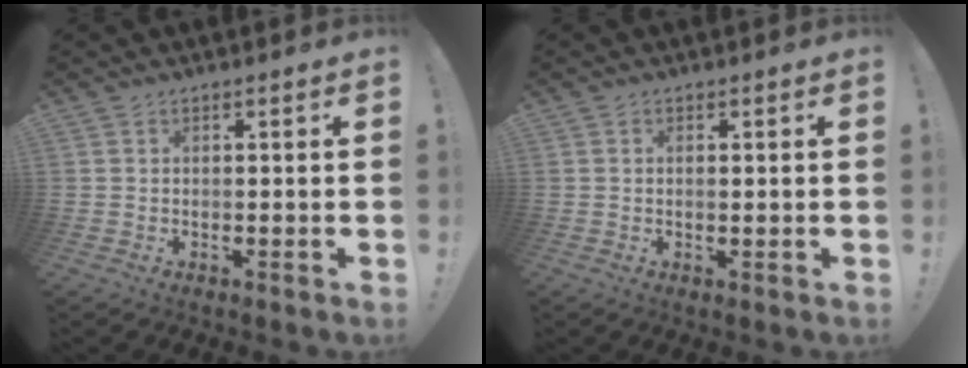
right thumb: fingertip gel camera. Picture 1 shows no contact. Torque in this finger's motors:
{"motor_torque": [0.13, -0.19, 0.07, 0.04, -0.04]}